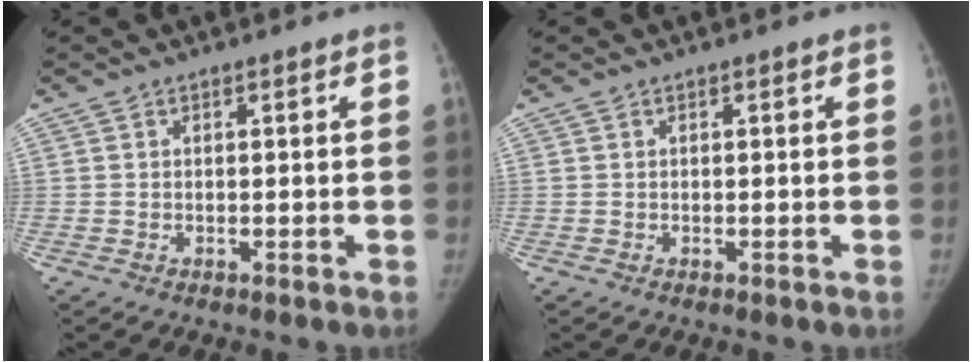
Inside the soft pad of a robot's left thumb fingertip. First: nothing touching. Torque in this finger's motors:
{"motor_torque": [0.01, 0.00, 0.19, 0.00, 0.00]}